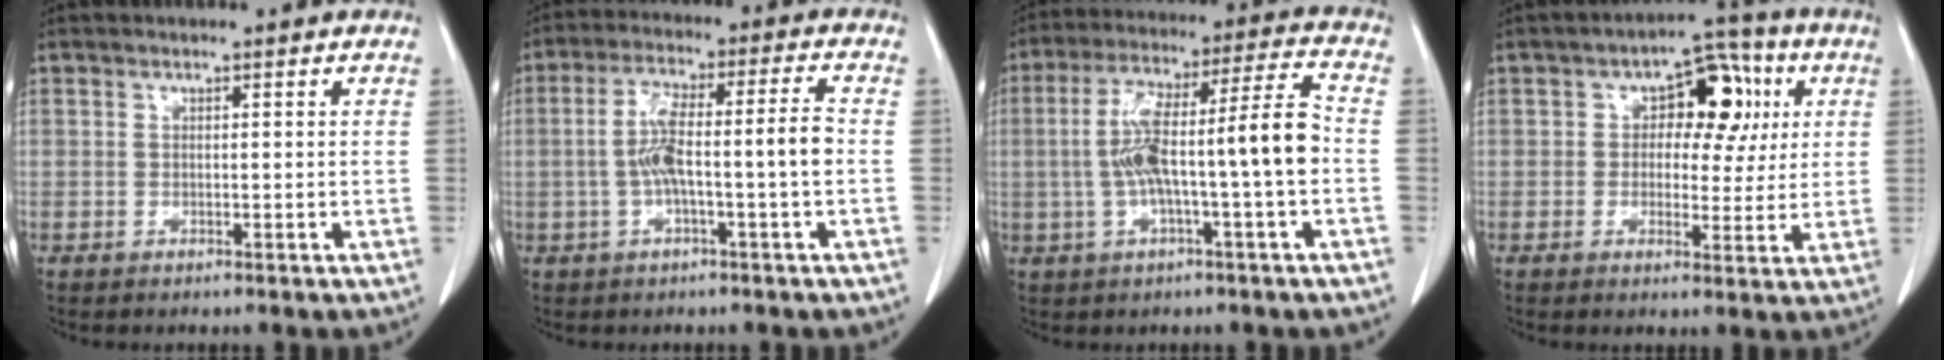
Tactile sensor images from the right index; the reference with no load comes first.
{"total": 8.6, "force": [-1.2, 0.4, 8.5], "torque": [-0.165, 0.024, -0.022]}
{"total": 13.0, "force": [-1.2, 0.8, 13.0], "torque": [-0.234, 0.030, -0.022]}
{"total": 9.3, "force": [2.3, 5.2, 7.4], "torque": [-0.088, 0.031, 0.031]}